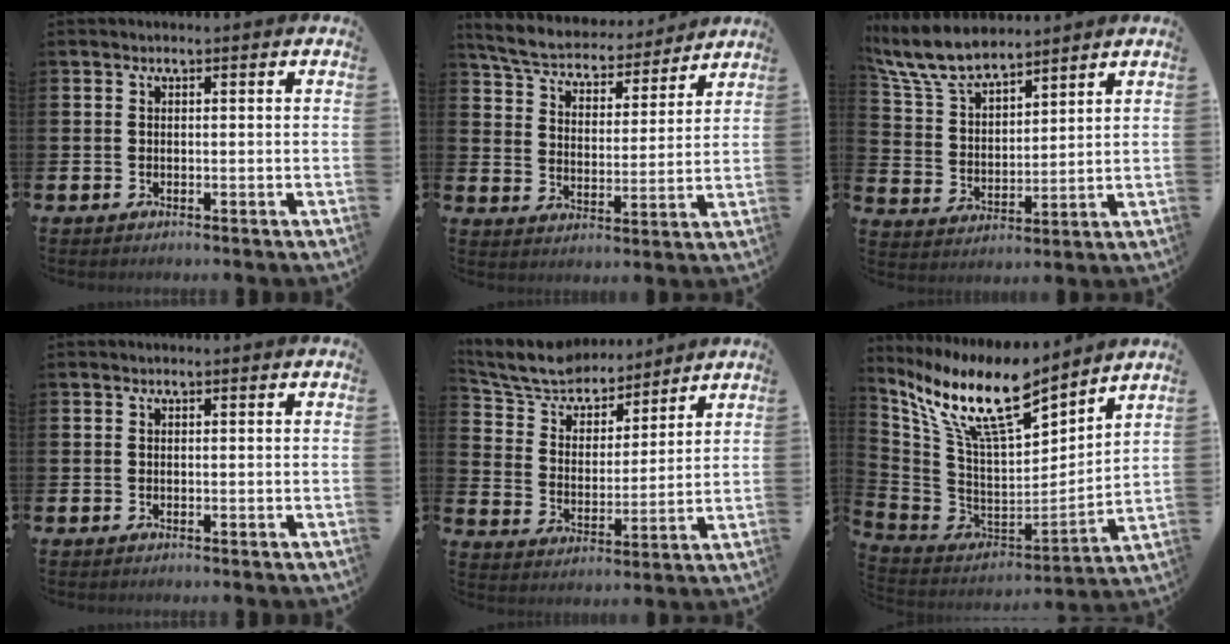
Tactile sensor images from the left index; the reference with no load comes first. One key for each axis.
{"total": 6.4, "fx": 6.1, "fy": 1.5, "fz": 1.3, "tx": -0.061, "ty": -0.043, "tz": 0.104}
{"total": 8.8, "fx": 7.9, "fy": 2.3, "fz": 3.0, "tx": -0.095, "ty": -0.029, "tz": 0.148}
{"total": 0.0}
{"total": 8.1, "fx": 7.6, "fy": 2.7, "fz": 1.2, "tx": -0.072, "ty": -0.053, "tz": 0.136}
{"total": 12.4, "fx": 9.6, "fy": 2.9, "fz": 7.2, "tx": -0.181, "ty": -0.055, "tz": 0.170}